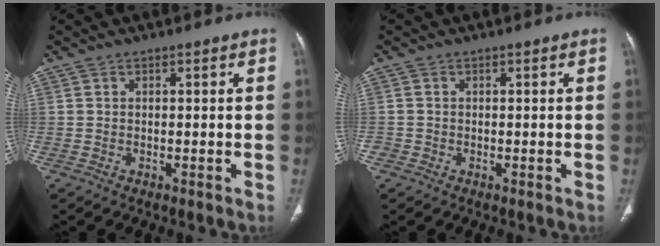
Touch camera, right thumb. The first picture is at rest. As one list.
[{"total": 1.0, "force": [-0.4, 0.9, 0.1], "torque": [0.001, 0.004, -0.010]}]